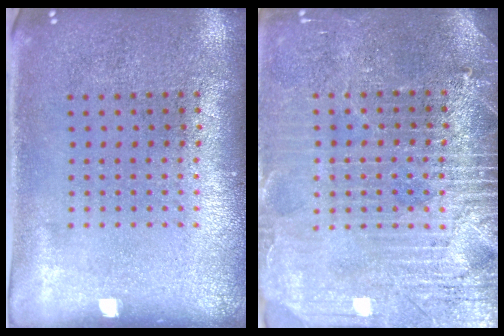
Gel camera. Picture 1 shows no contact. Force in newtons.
{"total": 3.7, "press": 3.5, "slide": 1.2}